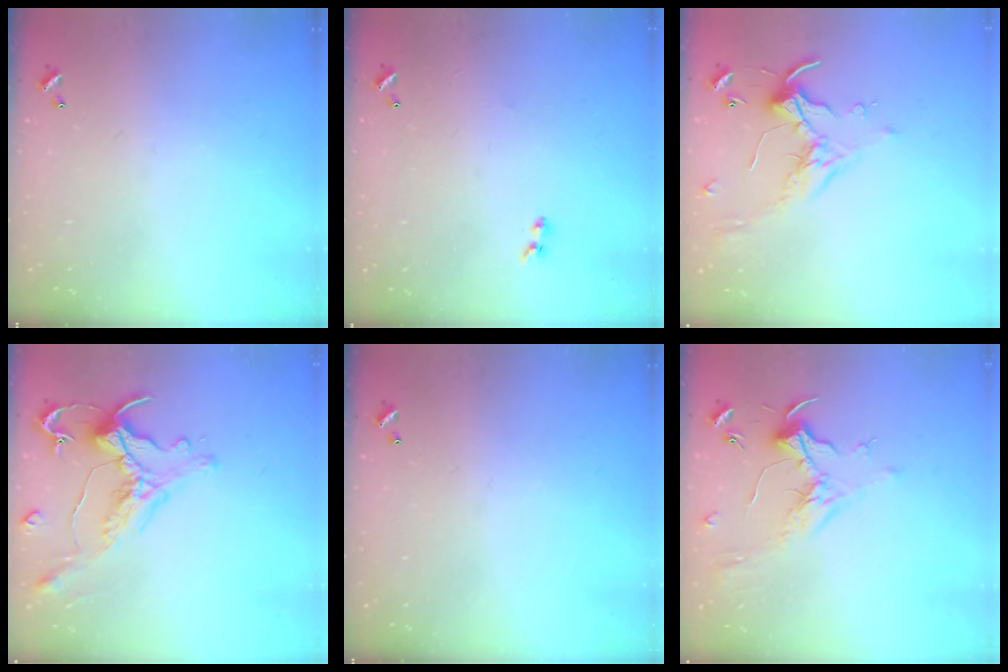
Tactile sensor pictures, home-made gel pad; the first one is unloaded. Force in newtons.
{"total": 1.9, "press": 1.7, "slide": 0.9}
{"total": 0.5, "press": 0.4, "slide": 0.4}
{"total": 0.7, "press": 0.1, "slide": 0.7}
{"total": 0.0}
{"total": 1.9, "press": 1.7, "slide": 0.7}